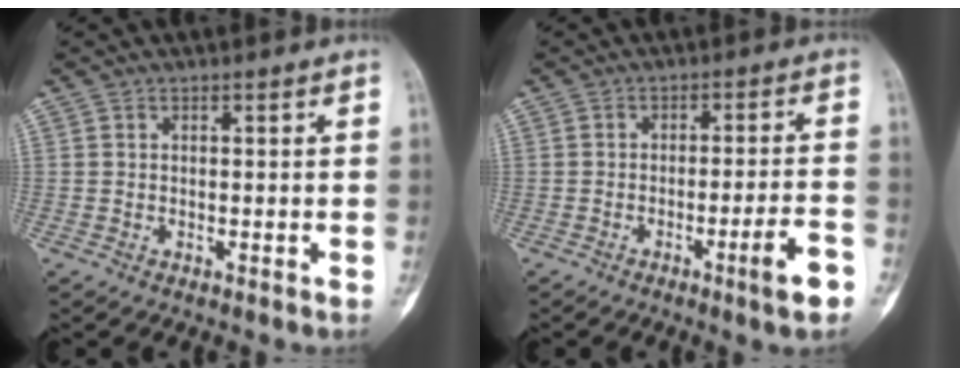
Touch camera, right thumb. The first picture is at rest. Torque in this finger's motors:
{"motor_torque": [1.01, 0.21, 0.30, -0.60, 0.23]}